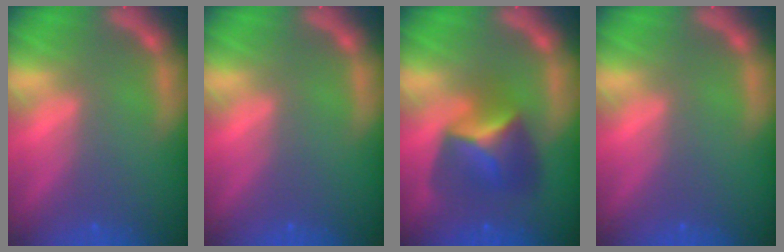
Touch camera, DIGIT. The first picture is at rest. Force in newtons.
{"total": 0.0}
{"total": 5.9}
{"total": 0.0}